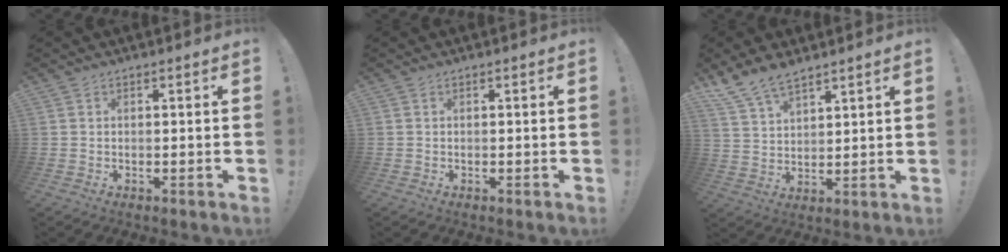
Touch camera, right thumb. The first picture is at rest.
{"total": 0.0}
{"total": 8.7, "force": [7.3, 3.2, 3.4], "torque": [-0.070, -0.044, 0.143]}